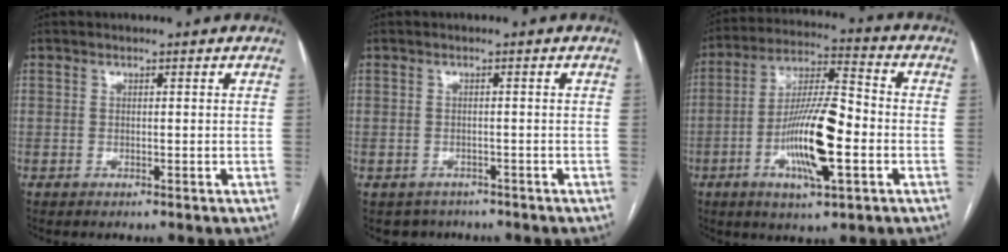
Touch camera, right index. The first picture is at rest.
{"total": 3.2, "force": [-2.4, 2.1, -0.1], "torque": [0.001, 0.005, -0.034]}
{"total": 14.4, "force": [-4.0, 2.7, 13.5], "torque": [-0.256, 0.002, -0.068]}